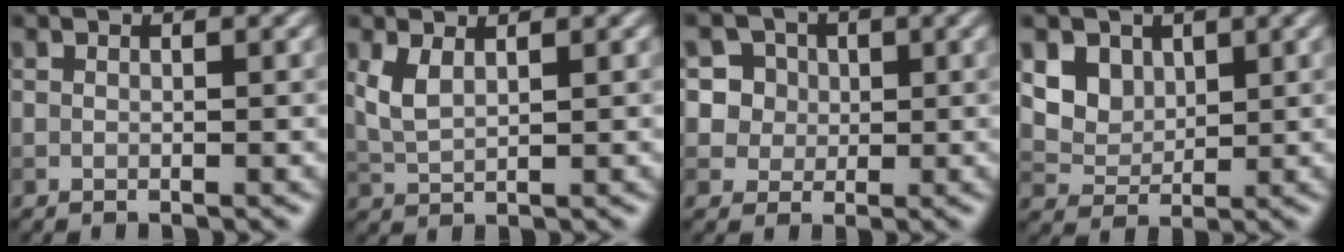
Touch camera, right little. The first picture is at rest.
{"total": 2.1, "force": [1.0, 0.8, 1.7], "torque": [-0.046, 0.000, 0.024]}
{"total": 6.2, "force": [2.4, 5.4, 2.0], "torque": [-0.026, 0.020, 0.024]}
{"total": 5.3, "force": [2.7, 3.8, 2.3], "torque": [-0.063, -0.008, 0.063]}